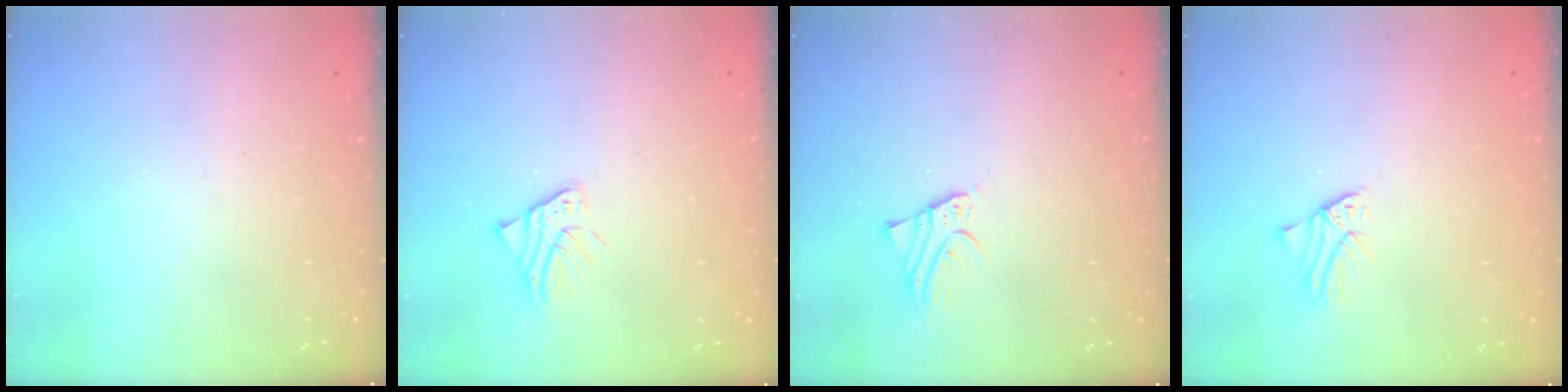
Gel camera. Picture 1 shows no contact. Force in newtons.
{"total": 1.6, "press": 1.6, "slide": 0.2}
{"total": 2.1, "press": 2.1, "slide": 0.2}
{"total": 0.8, "press": 0.8, "slide": 0.1}